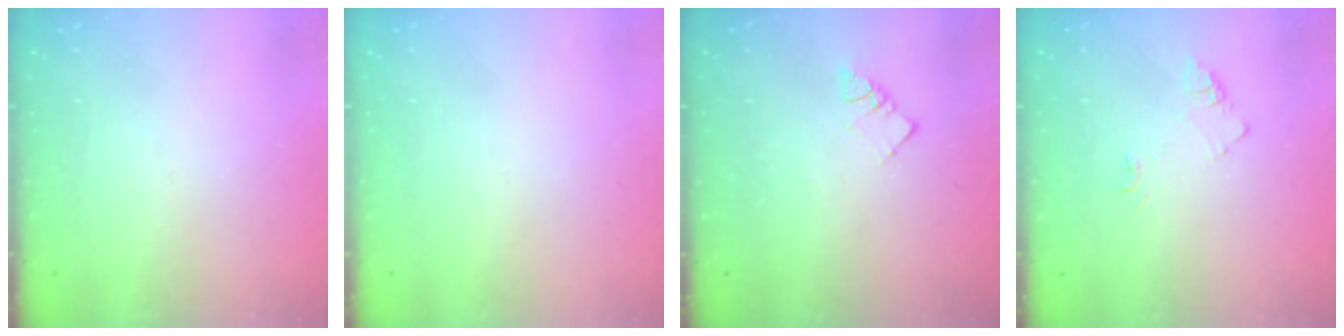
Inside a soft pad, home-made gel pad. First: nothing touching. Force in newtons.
{"total": 1.5, "press": 1.5, "slide": 0.1}
{"total": 4.5, "press": 4.5, "slide": 0.4}
{"total": 5.5, "press": 5.5, "slide": 0.6}